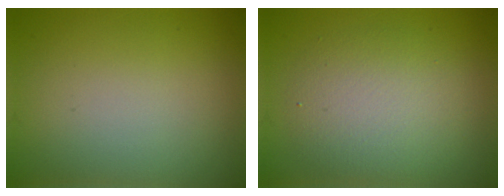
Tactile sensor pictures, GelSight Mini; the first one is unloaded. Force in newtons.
{"total": 4.6, "press": 4.6, "slide": 0.2}